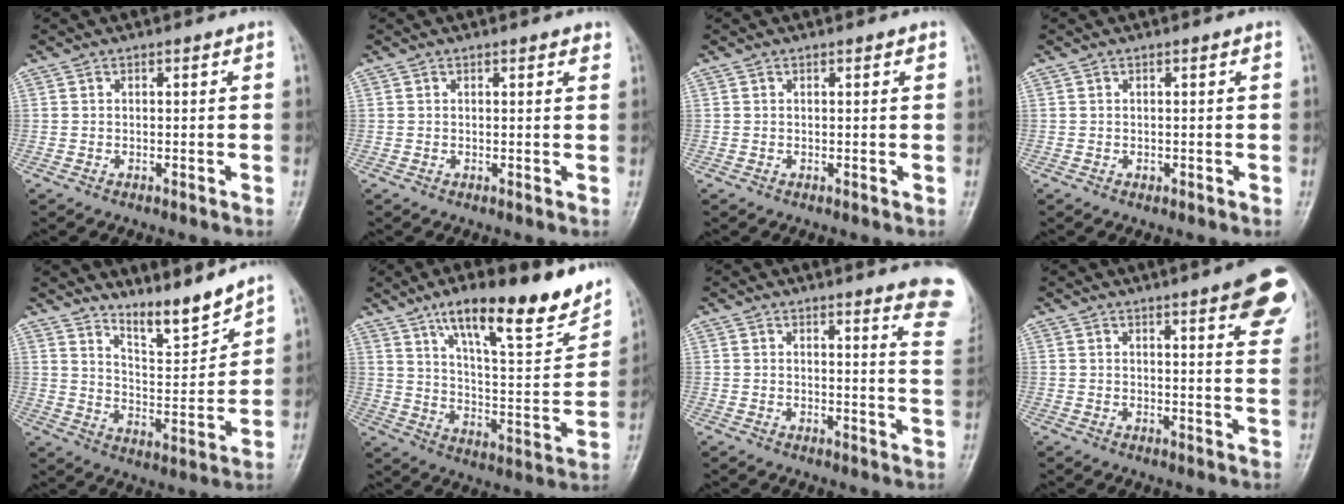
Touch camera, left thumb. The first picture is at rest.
{"total": 1.7, "force": [1.2, 0.6, 1.1], "torque": [-0.008, -0.002, 0.011]}
{"total": 0.8, "force": [0.5, 0.3, 0.6], "torque": [-0.009, 0.000, 0.004]}
{"total": 0.6, "force": [0.0, 0.4, 0.4], "torque": [0.000, 0.001, -0.001]}
{"total": 8.4, "force": [7.7, 0.9, 3.3], "torque": [-0.045, -0.070, 0.140]}
{"total": 22.2, "force": [14.5, 5.8, 15.7], "torque": [-0.198, -0.062, 0.229]}
{"total": 11.5, "force": [9.6, 1.2, 6.2], "torque": [-0.043, -0.069, 0.087]}
{"total": 12.7, "force": [7.2, 2.7, 10.0], "torque": [-0.096, -0.025, 0.075]}